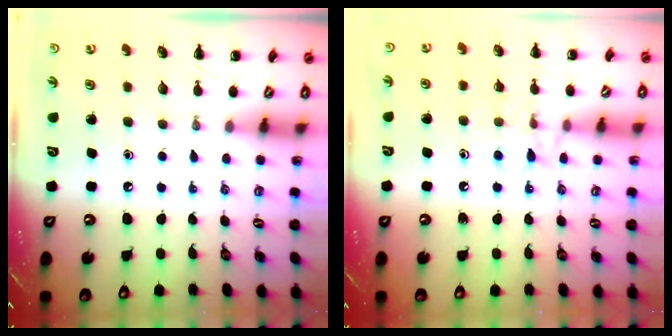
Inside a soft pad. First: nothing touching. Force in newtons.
{"total": 8.0, "press": 8.0, "slide": 0.9}